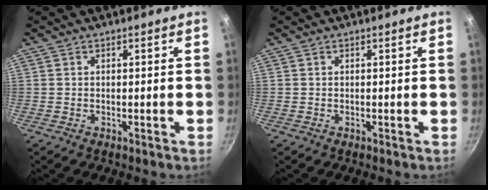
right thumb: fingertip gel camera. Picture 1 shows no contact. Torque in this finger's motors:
{"motor_torque": [0.00, 0.00, -0.15, -0.33, 0.00]}